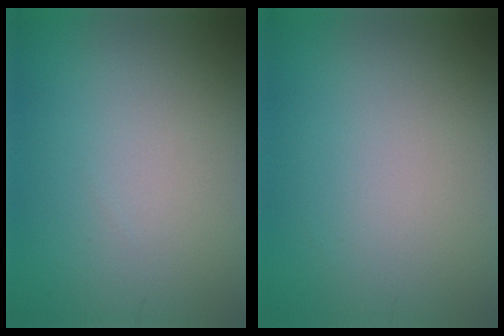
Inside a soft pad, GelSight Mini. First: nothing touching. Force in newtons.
{"total": 0.0}